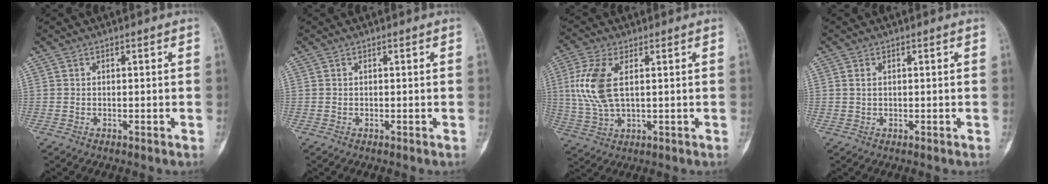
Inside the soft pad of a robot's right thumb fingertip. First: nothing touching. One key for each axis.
{"total": 0.0}
{"total": 10.1, "fx": 2.0, "fy": 4.8, "fz": 8.6, "tx": -0.205, "ty": -0.001, "tz": 0.046}
{"total": 0.9, "fx": 0.3, "fy": 0.5, "fz": 0.7, "tx": -0.018, "ty": 0.002, "tz": 0.009}